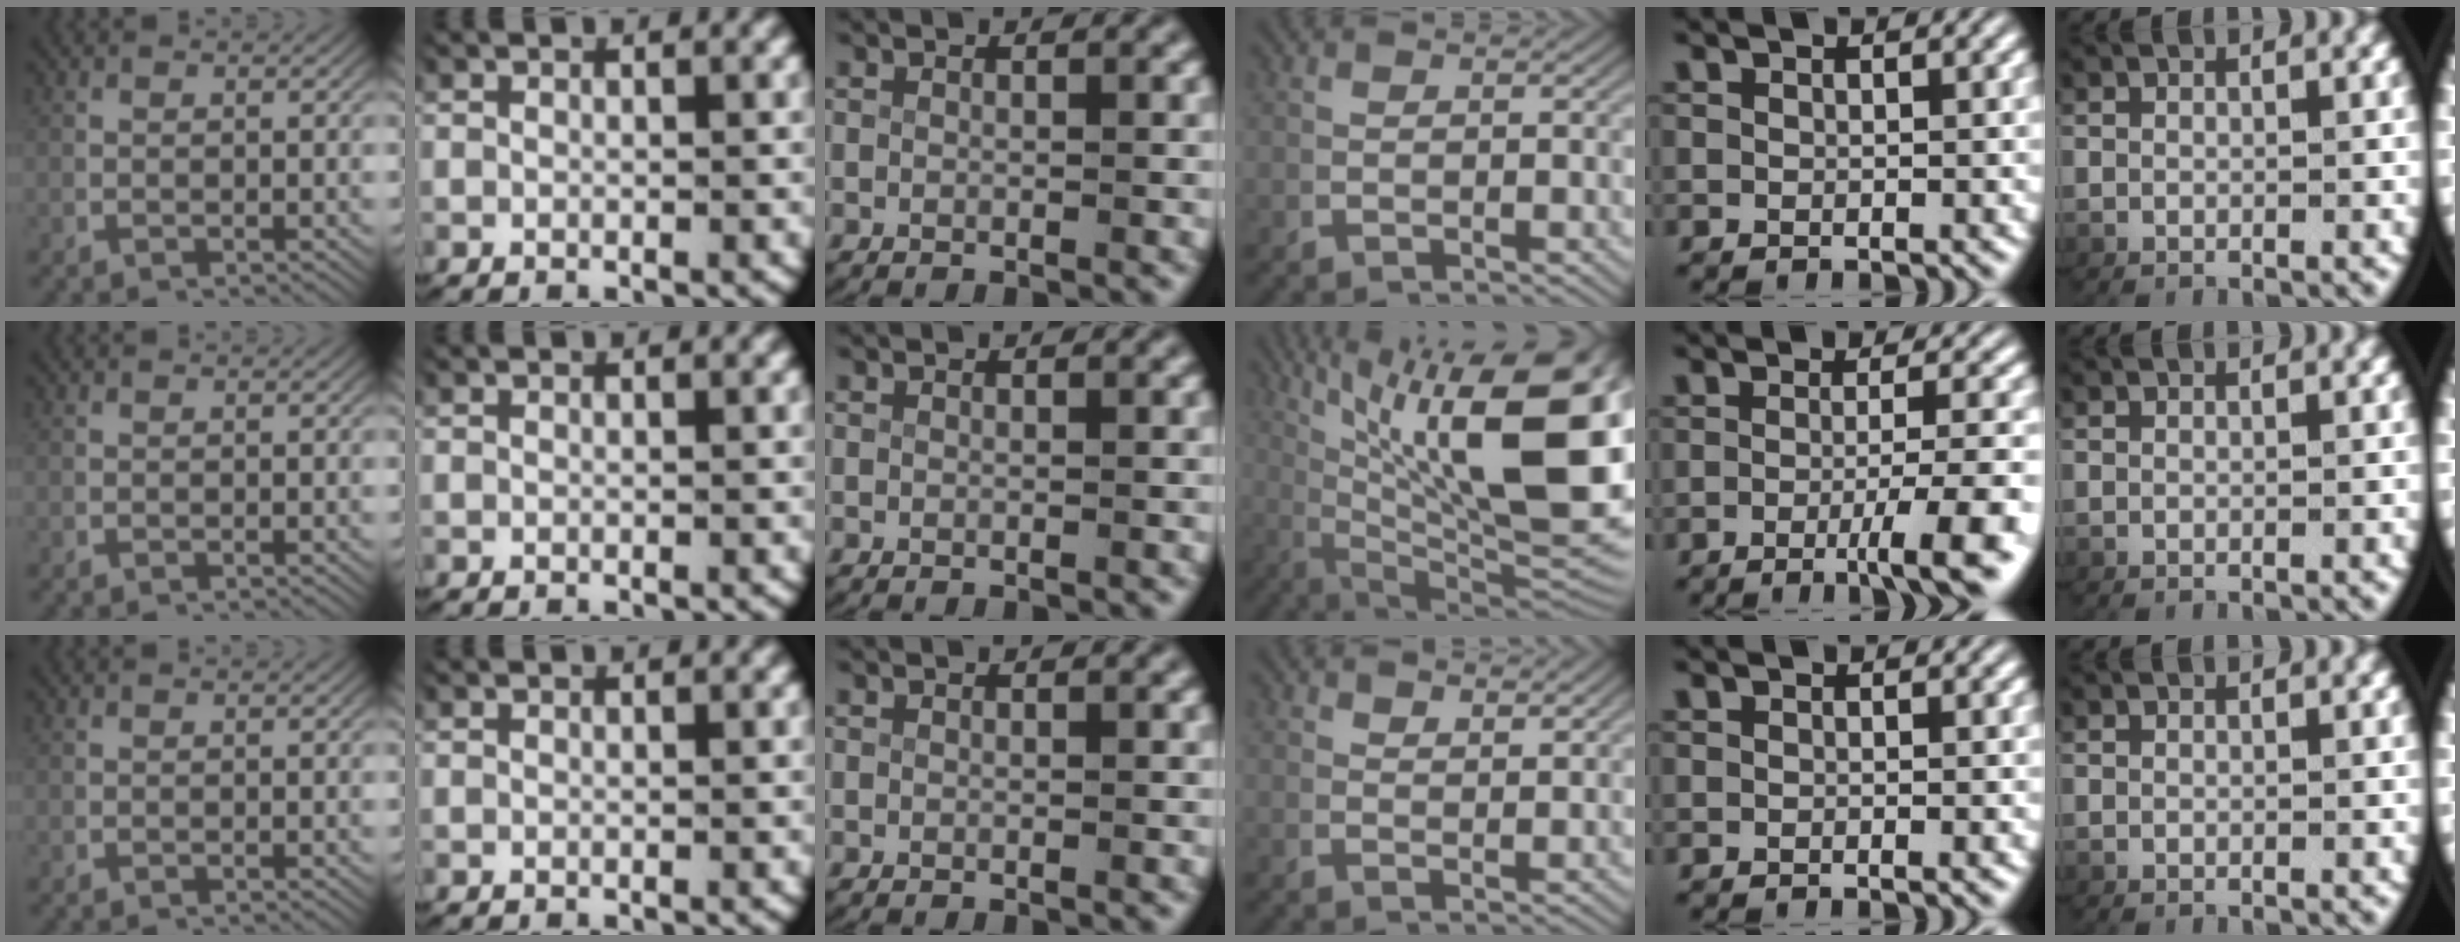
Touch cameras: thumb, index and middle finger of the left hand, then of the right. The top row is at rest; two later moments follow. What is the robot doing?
{"motion": "lift_and_place", "object": "plastic wrap"}